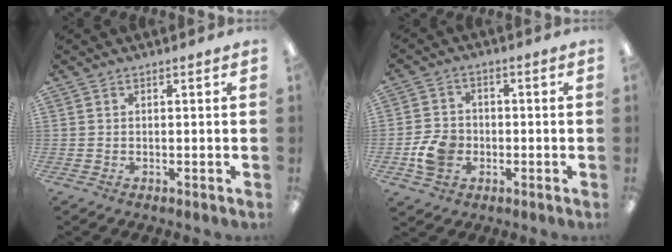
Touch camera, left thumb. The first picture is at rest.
{"total": 7.6, "force": [-2.2, 6.0, 4.1], "torque": [-0.084, 0.010, -0.040]}